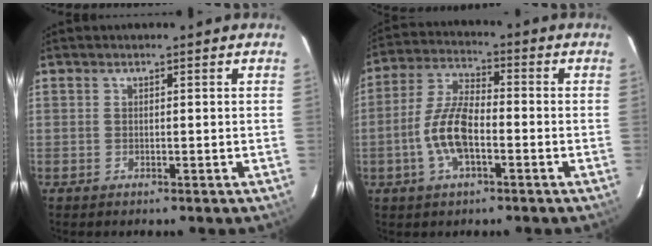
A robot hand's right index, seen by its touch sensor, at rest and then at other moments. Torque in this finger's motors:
{"motor_torque": [0.74, -0.22, 0.27, 0.11]}